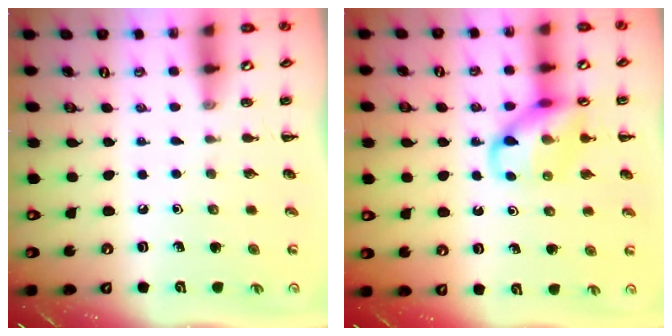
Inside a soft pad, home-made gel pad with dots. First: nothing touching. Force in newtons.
{"total": 12.7, "press": 12.6, "slide": 2.1}